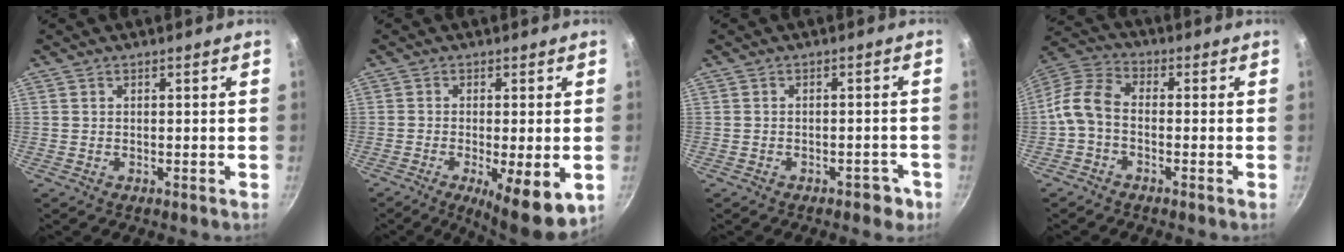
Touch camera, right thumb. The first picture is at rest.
{"total": 12.0, "force": [-4.2, 3.5, 10.7], "torque": [-0.151, -0.017, -0.055]}
{"total": 3.2, "force": [-2.1, 1.8, 1.7], "torque": [-0.013, 0.020, -0.024]}
{"total": 8.3, "force": [-1.5, 5.1, 6.3], "torque": [-0.131, 0.028, -0.044]}